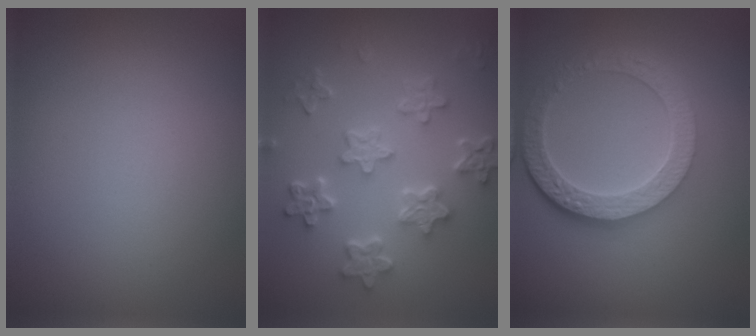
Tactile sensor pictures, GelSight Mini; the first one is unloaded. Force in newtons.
{"total": 5.8, "press": 4.6, "slide": 3.6}
{"total": 6.1, "press": 4.6, "slide": 4.1}